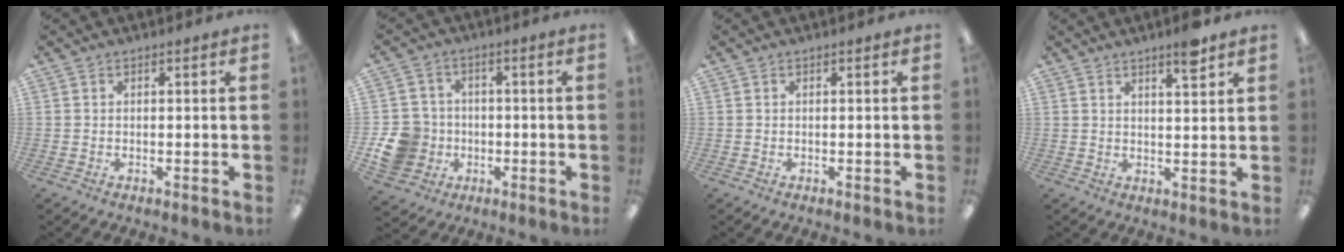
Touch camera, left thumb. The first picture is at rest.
{"total": 10.1, "force": [-2.5, 9.3, 3.0], "torque": [-0.075, 0.024, -0.039]}
{"total": 0.0}
{"total": 5.3, "force": [3.8, 0.7, 3.6], "torque": [-0.048, -0.022, 0.059]}